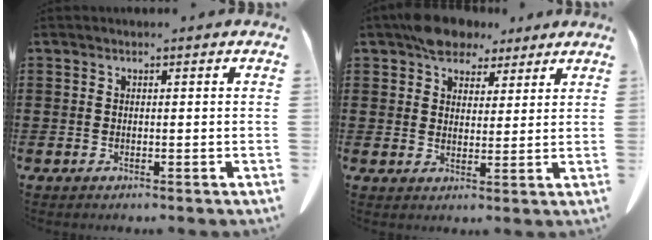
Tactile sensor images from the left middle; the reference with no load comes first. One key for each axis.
{"total": 6.2, "fx": 4.9, "fy": 3.3, "fz": 1.6, "tx": -0.043, "ty": 0.001, "tz": 0.094}